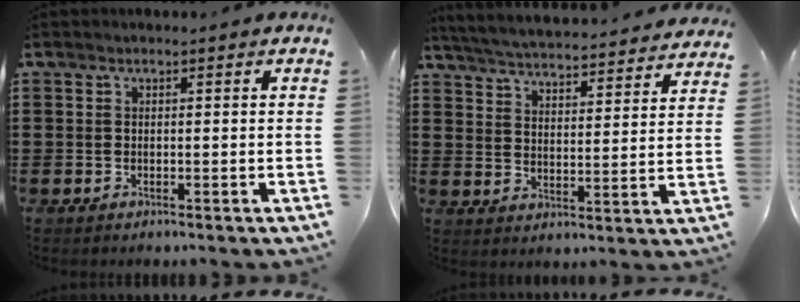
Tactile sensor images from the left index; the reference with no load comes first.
{"total": 4.5, "force": [4.4, -0.6, 0.6], "torque": [-0.036, -0.039, 0.071]}